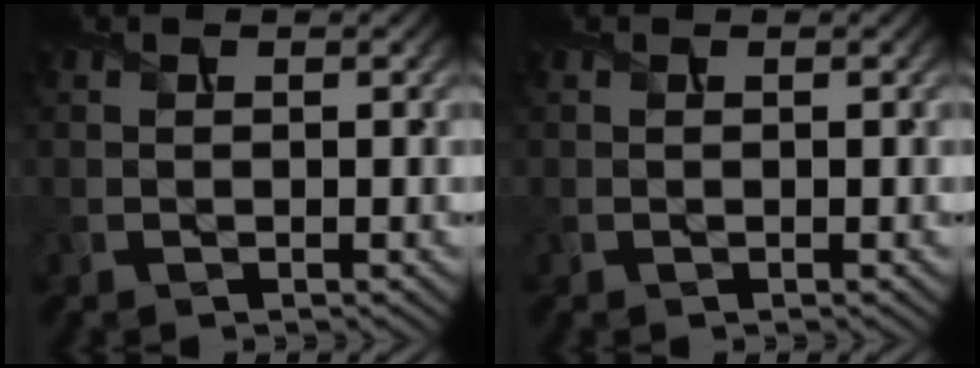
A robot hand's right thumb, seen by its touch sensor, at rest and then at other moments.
{"total": 0.0}